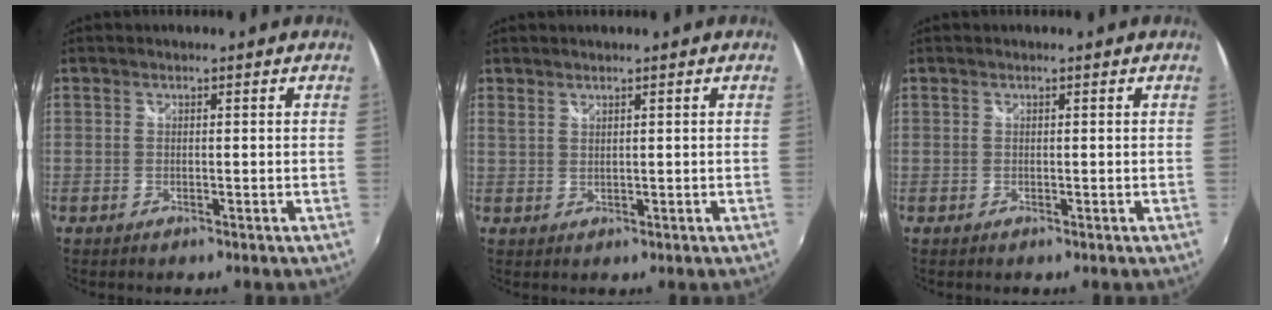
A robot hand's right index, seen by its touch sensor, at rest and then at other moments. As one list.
[{"total": 1.1, "force": [1.0, 0.2, 0.4], "torque": [-0.006, 0.001, 0.017]}, {"total": 0.0}]